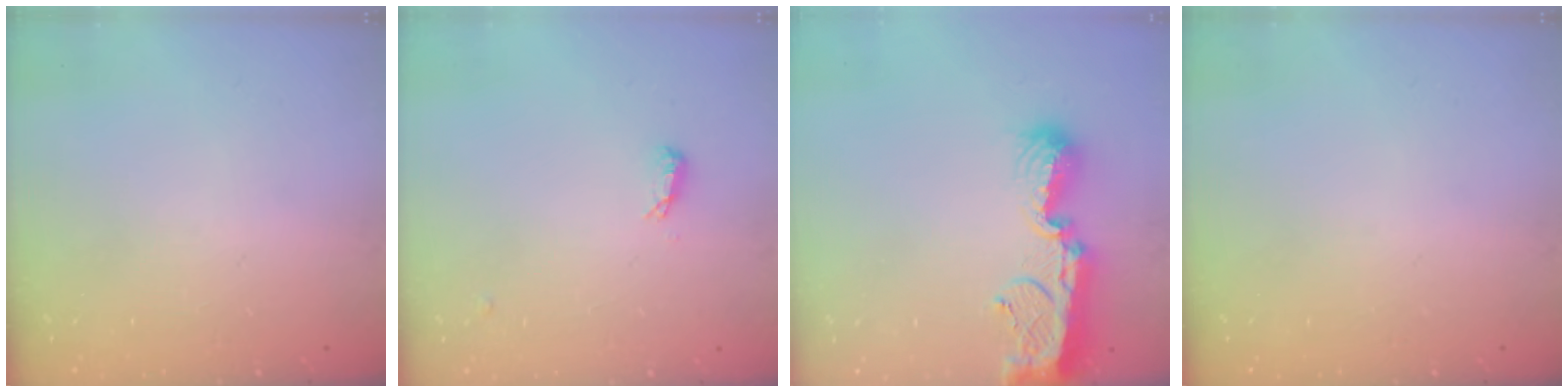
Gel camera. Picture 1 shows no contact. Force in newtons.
{"total": 6.1, "press": 5.8, "slide": 1.6}
{"total": 12.6, "press": 12.5, "slide": 1.0}
{"total": 0.0}